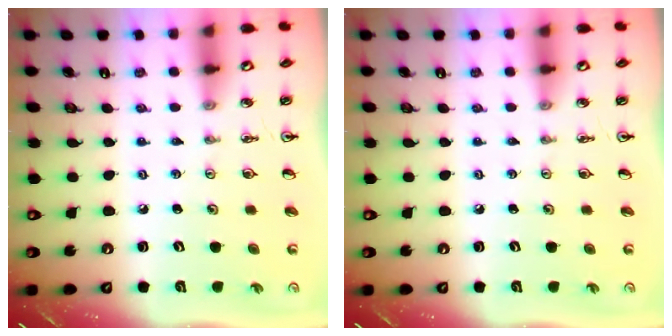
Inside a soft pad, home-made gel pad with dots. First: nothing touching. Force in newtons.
{"total": 0.0}